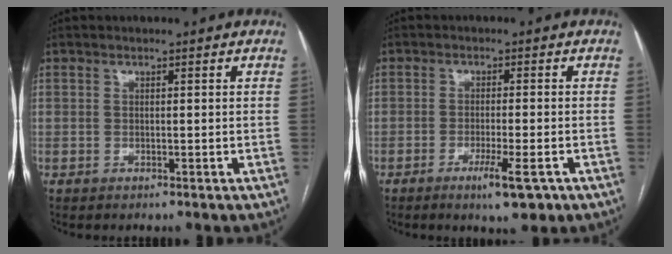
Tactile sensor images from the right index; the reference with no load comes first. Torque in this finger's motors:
{"motor_torque": [-0.09, -0.01, 0.02, -0.01]}